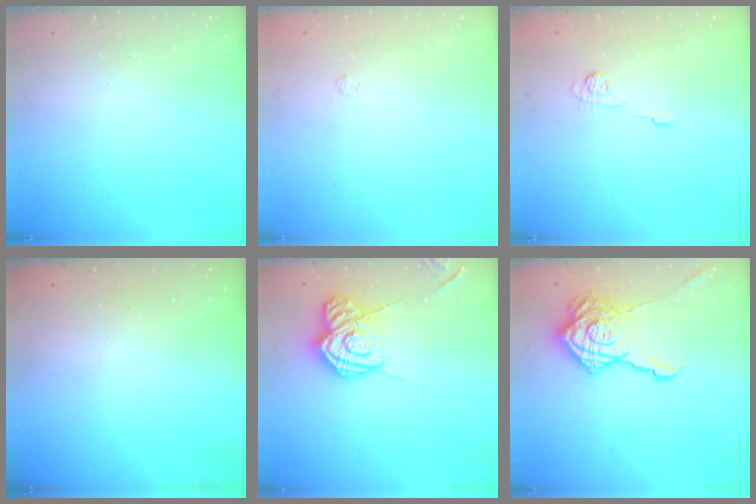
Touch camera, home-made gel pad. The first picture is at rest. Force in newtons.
{"total": 1.7, "press": 1.2, "slide": 1.1}
{"total": 4.5, "press": 4.2, "slide": 1.6}
{"total": 2.4, "press": 2.2, "slide": 0.8}
{"total": 15.8, "press": 15.8, "slide": 0.8}
{"total": 22.9, "press": 22.9, "slide": 1.3}